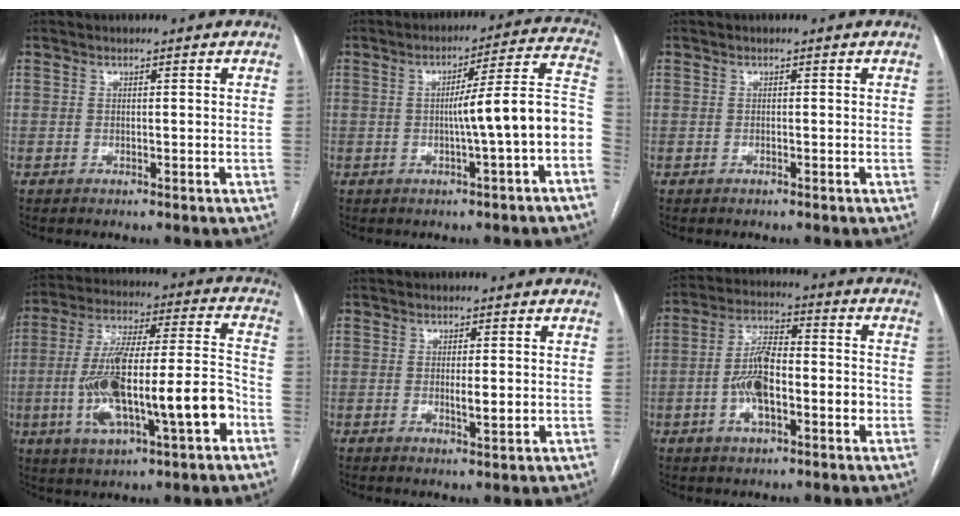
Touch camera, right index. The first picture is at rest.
{"total": 11.4, "force": [-2.6, -0.4, 11.1], "torque": [-0.145, 0.030, -0.038]}
{"total": 0.0}
{"total": 19.9, "force": [-5.7, 3.9, 18.6], "torque": [-0.343, 0.014, -0.086]}
{"total": 2.4, "force": [-0.1, 0.5, 2.4], "torque": [-0.038, -0.004, 0.000]}
{"total": 10.4, "force": [-2.3, 4.0, 9.3], "torque": [-0.184, 0.024, -0.042]}